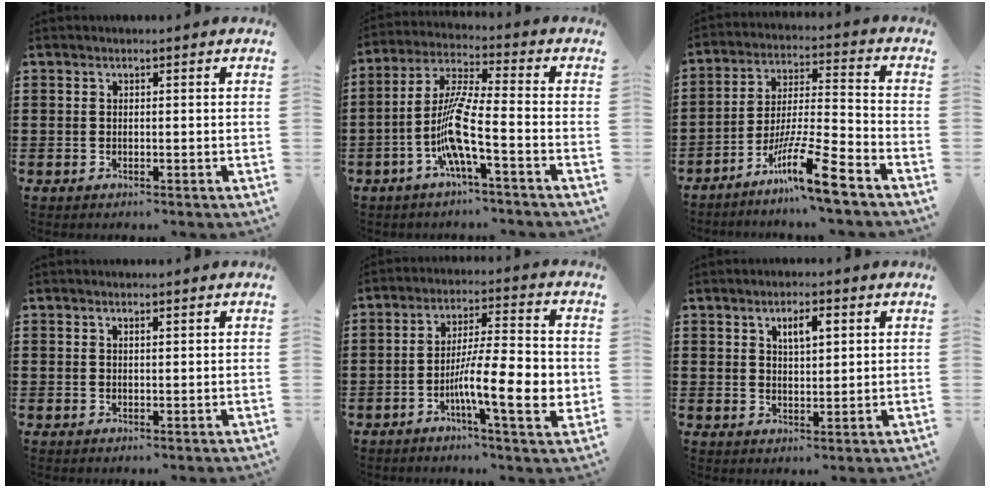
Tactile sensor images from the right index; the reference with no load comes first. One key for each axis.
{"total": 8.9, "fx": -3.6, "fy": 0.6, "fz": 8.1, "tx": -0.184, "ty": -0.018, "tz": -0.076}
{"total": 11.7, "fx": -8.3, "fy": 0.6, "fz": 8.3, "tx": -0.155, "ty": 0.006, "tz": -0.159}
{"total": 0.6, "fx": 0.4, "fy": 0.2, "fz": 0.4, "tx": -0.009, "ty": 0.001, "tz": 0.008}
{"total": 12.2, "fx": -3.2, "fy": 2.4, "fz": 11.6, "tx": -0.197, "ty": -0.005, "tz": -0.056}
{"total": 3.5, "fx": 1.5, "fy": 1.3, "fz": 2.9, "tx": -0.044, "ty": 0.000, "tz": 0.022}